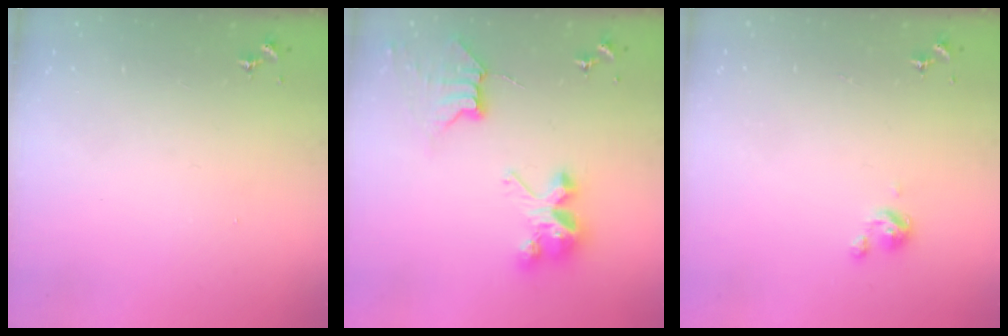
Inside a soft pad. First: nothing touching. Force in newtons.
{"total": 8.9, "press": 8.8, "slide": 0.6}
{"total": 4.6, "press": 4.5, "slide": 0.4}